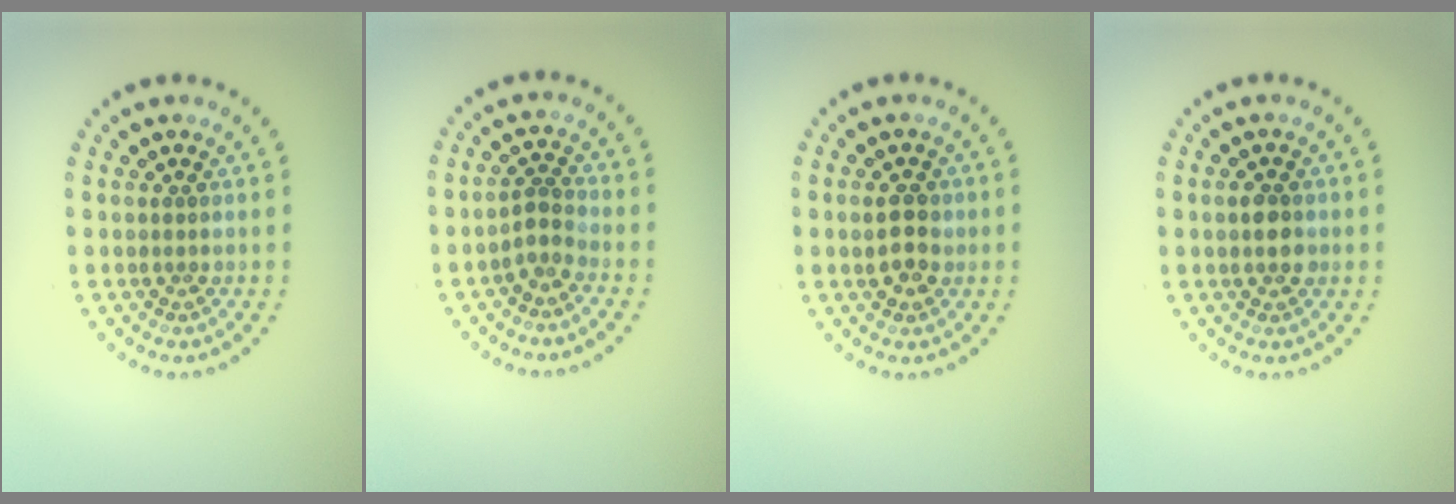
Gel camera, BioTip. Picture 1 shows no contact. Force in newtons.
{"total": 1.8, "press": 1.3, "slide": 1.3}
{"total": 2.6, "press": 2.6, "slide": 0.2}
{"total": 2.4, "press": 2.4, "slide": 0.1}